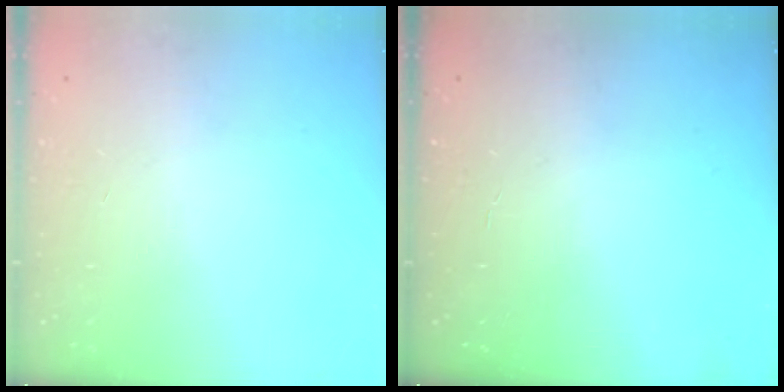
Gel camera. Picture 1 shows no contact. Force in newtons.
{"total": 0.9, "press": 0.9, "slide": 0.1}